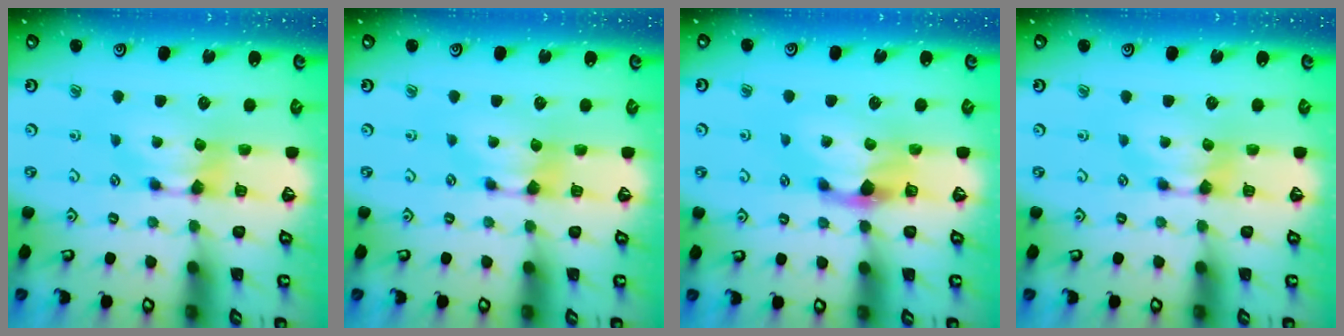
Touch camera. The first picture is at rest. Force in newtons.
{"total": 0.0}
{"total": 2.2, "press": 1.7, "slide": 1.4}
{"total": 0.0}